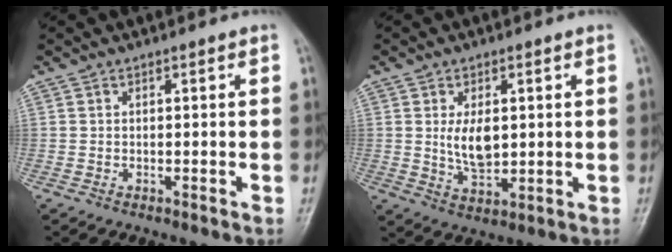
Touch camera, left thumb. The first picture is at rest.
{"total": 6.6, "force": [1.0, 3.6, 5.4], "torque": [-0.084, -0.012, 0.024]}